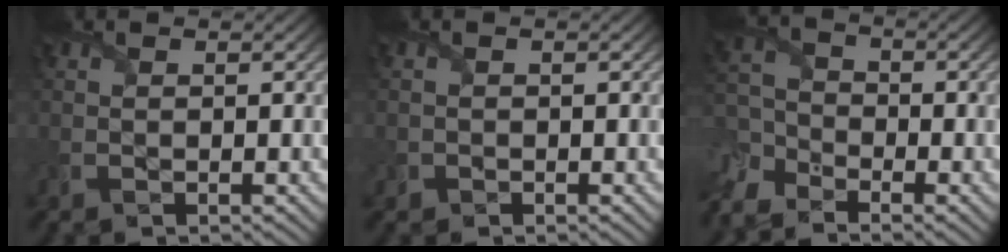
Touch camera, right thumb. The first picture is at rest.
{"total": 0.7, "force": [-0.1, 0.7, 0.1], "torque": [-0.004, -0.006, -0.002]}
{"total": 6.6, "force": [-5.2, 3.1, 2.5], "torque": [-0.080, -0.027, -0.111]}